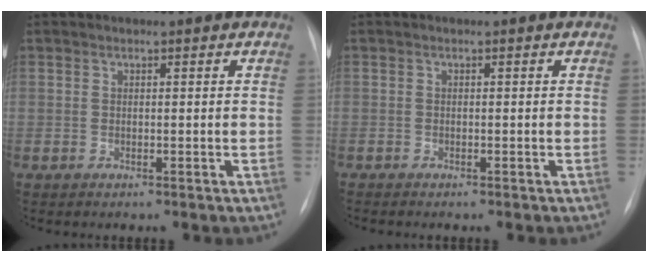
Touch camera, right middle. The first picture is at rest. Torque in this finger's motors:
{"motor_torque": [0.14, -0.12, -0.07, -0.12]}